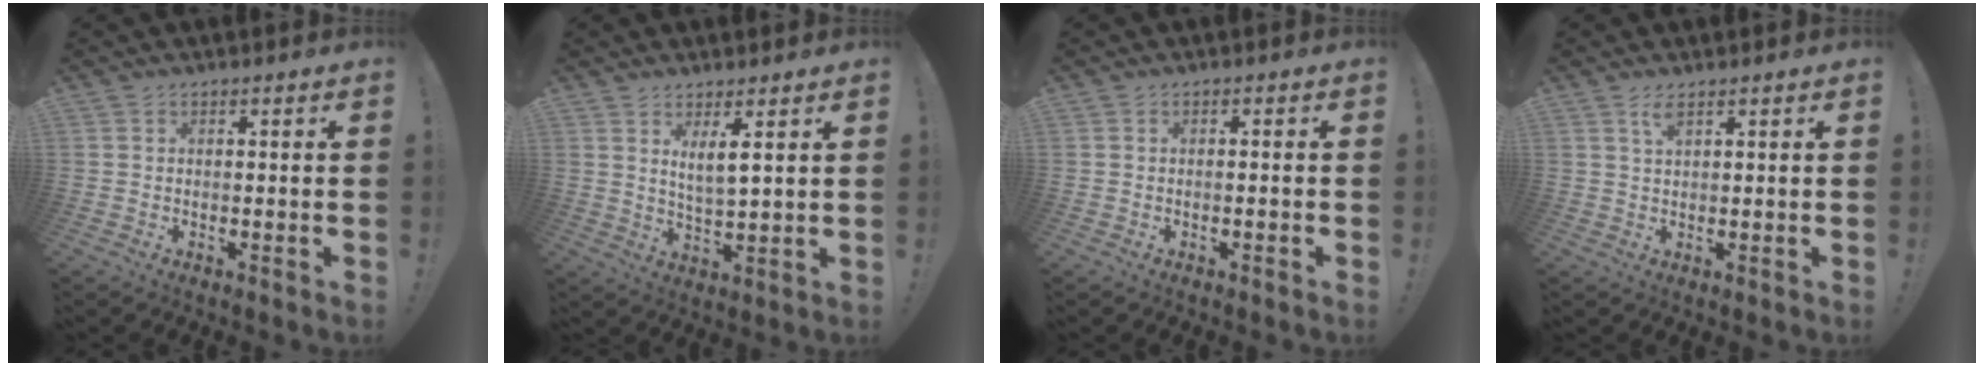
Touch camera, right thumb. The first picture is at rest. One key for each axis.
{"total": 6.1, "fx": 3.5, "fy": 0.9, "fz": 4.9, "tx": -0.082, "ty": -0.017, "tz": 0.055}
{"total": 1.0, "fx": -0.9, "fy": -0.3, "fz": 0.4, "tx": -0.006, "ty": -0.002, "tz": -0.016}
{"total": 2.7, "fx": 1.7, "fy": 0.7, "fz": 2.0, "tx": -0.032, "ty": -0.005, "tz": 0.027}